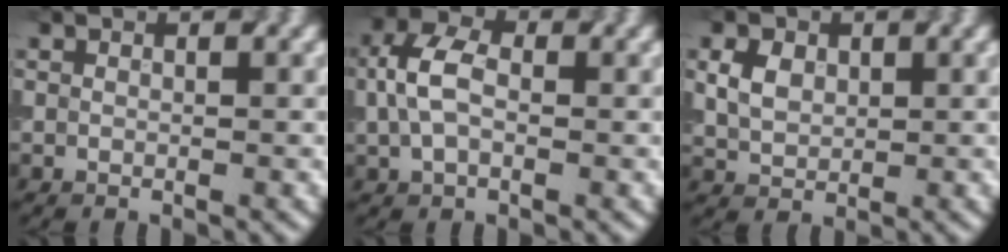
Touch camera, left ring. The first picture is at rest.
{"total": 4.4, "force": [0.0, 2.7, 3.5], "torque": [-0.082, 0.014, 0.000]}
{"total": 2.6, "force": [0.7, 2.0, 1.6], "torque": [-0.040, 0.006, 0.017]}